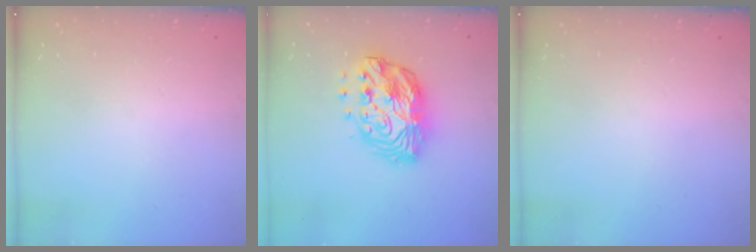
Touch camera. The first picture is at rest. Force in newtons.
{"total": 15.7, "press": 15.6, "slide": 1.2}
{"total": 0.0}